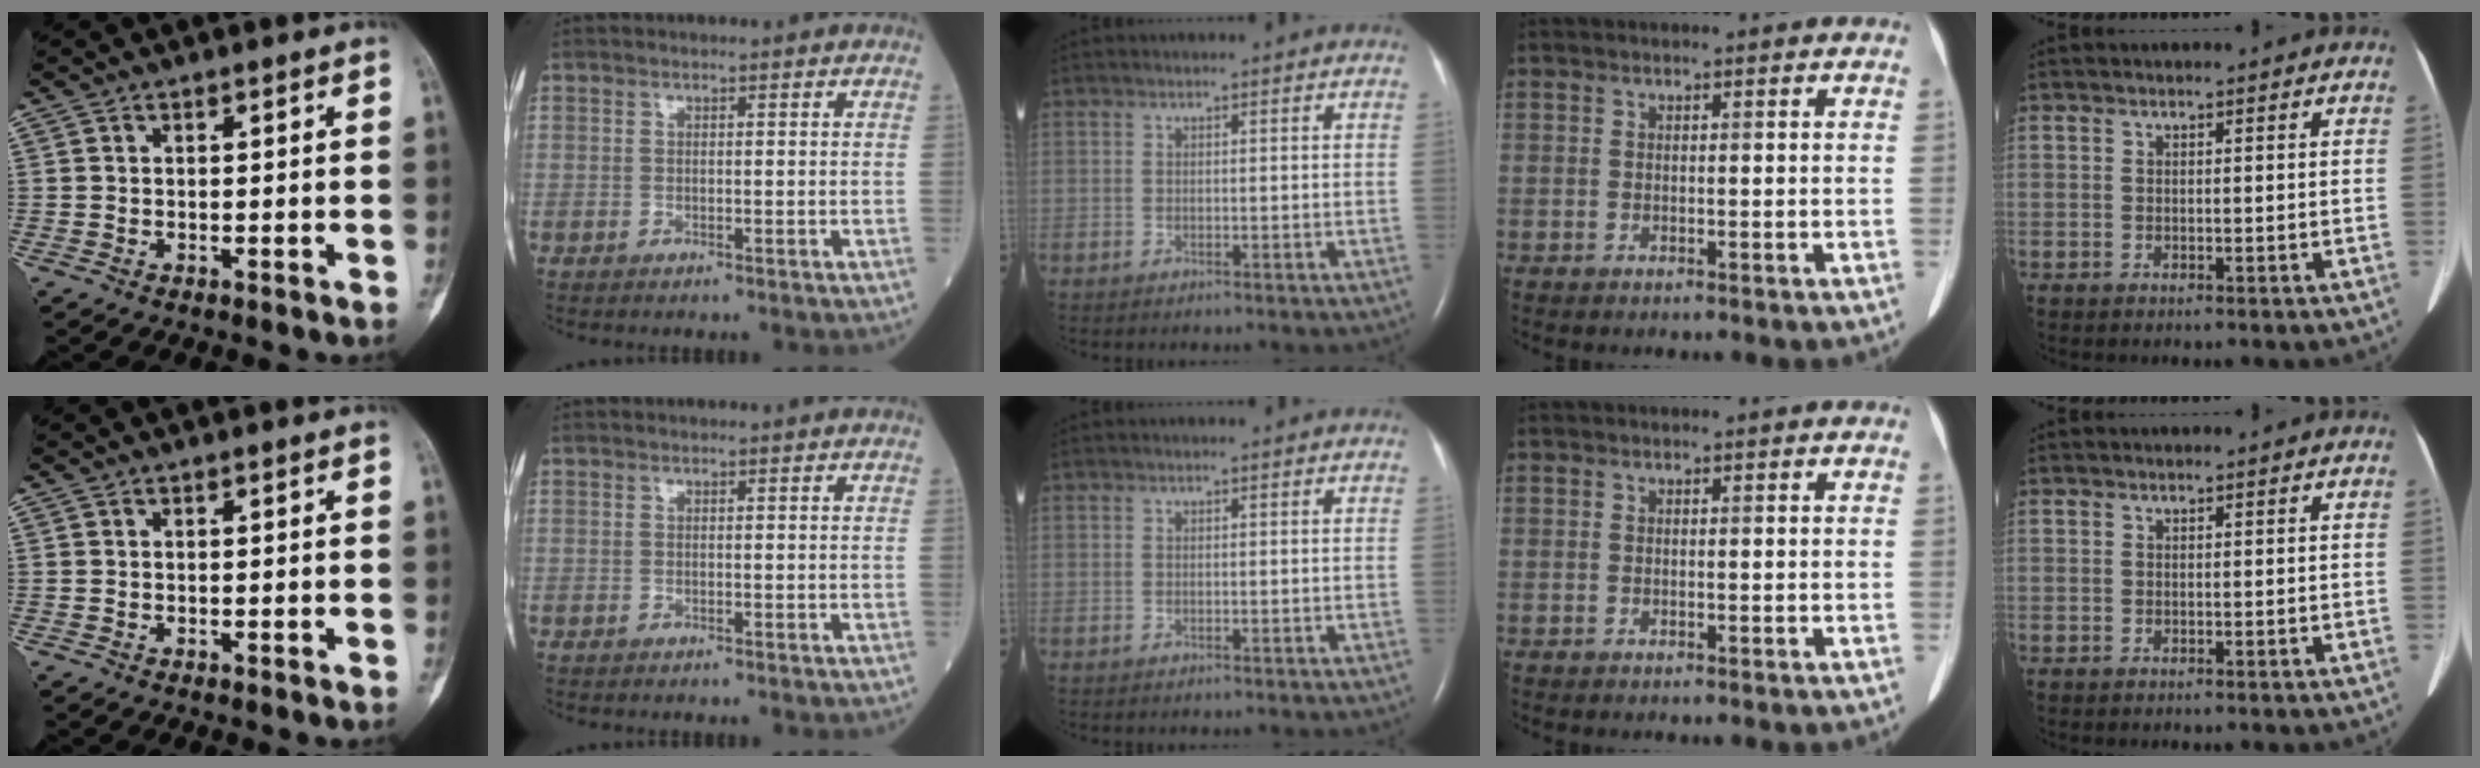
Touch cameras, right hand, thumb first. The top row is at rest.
{}